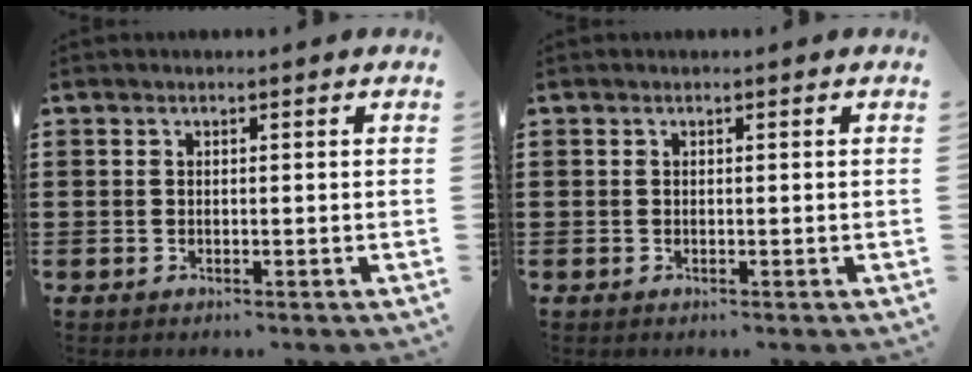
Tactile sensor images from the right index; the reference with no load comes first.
{"total": 0.0}